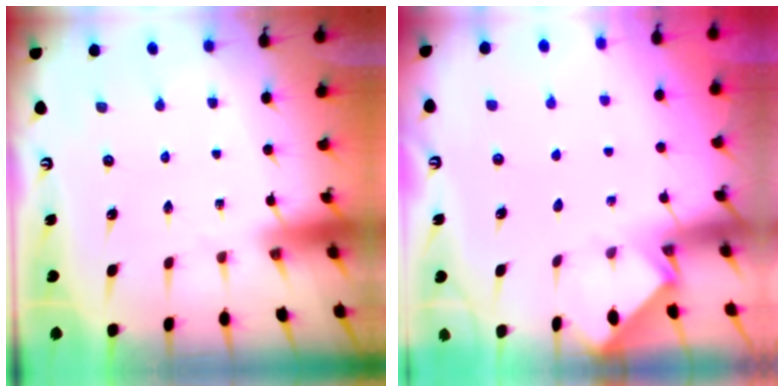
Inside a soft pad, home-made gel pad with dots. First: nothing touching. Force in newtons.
{"total": 2.5, "press": 2.5, "slide": 0.4}